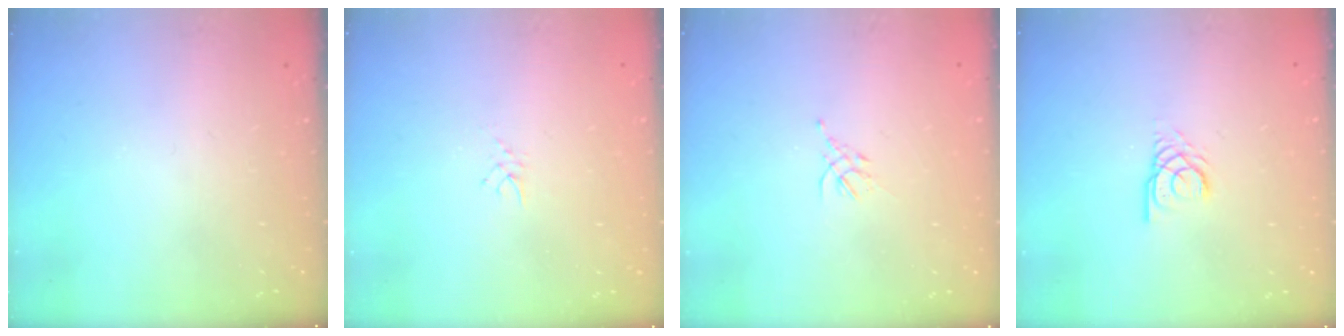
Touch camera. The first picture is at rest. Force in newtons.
{"total": 2.4, "press": 2.4, "slide": 0.4}
{"total": 1.5, "press": 1.4, "slide": 0.6}
{"total": 2.9, "press": 2.9, "slide": 0.1}